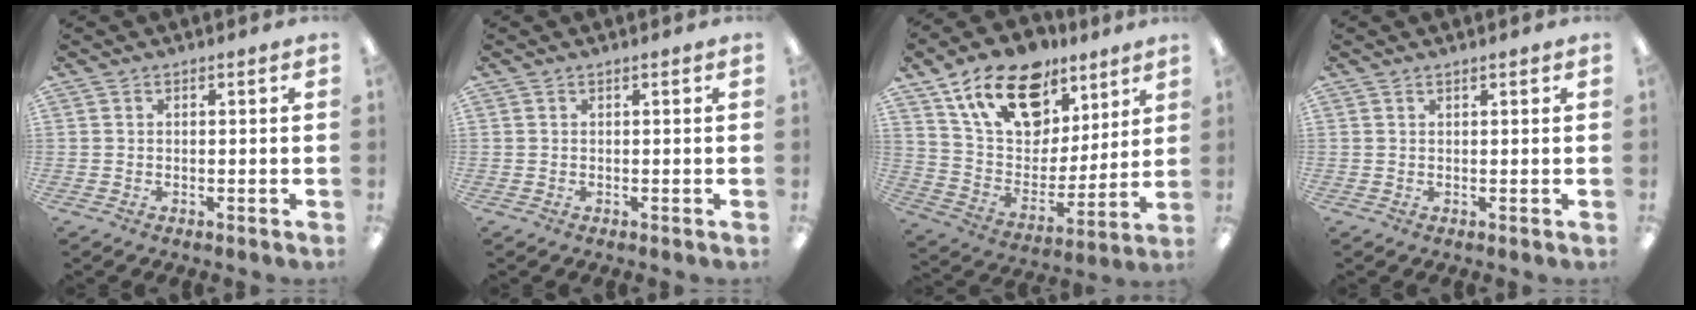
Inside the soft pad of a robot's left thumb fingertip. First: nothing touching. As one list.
[{"total": 0.0}, {"total": 19.6, "force": [11.9, 12.2, 9.7], "torque": [-0.166, -0.050, 0.215]}, {"total": 0.8, "force": [0.7, 0.2, 0.3], "torque": [-0.008, 0.001, 0.013]}]